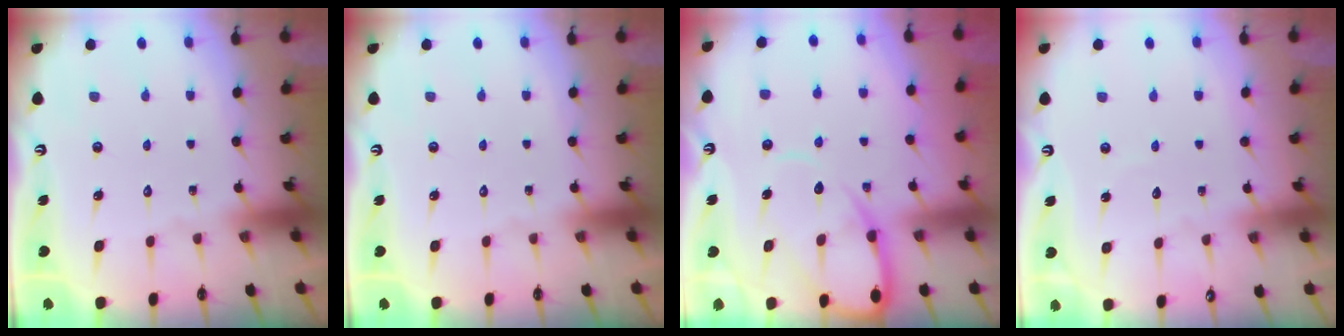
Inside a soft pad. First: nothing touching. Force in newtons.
{"total": 0.0}
{"total": 10.1, "press": 10.1, "slide": 1.0}
{"total": 2.7, "press": 2.7, "slide": 0.2}